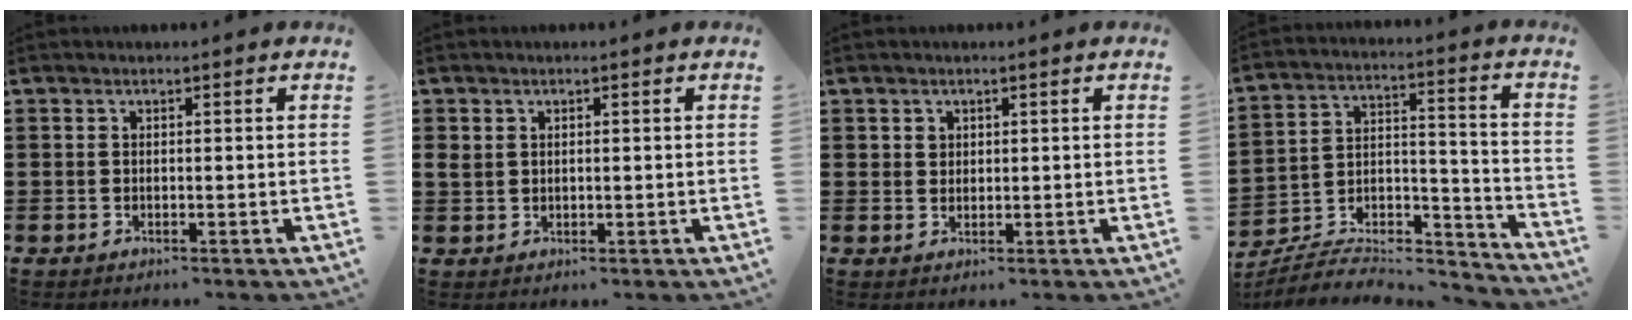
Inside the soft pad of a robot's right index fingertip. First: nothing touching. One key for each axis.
{"total": 1.5, "fx": 0.8, "fy": 1.1, "fz": 0.6, "tx": -0.014, "ty": 0.006, "tz": 0.015}
{"total": 1.3, "fx": 0.7, "fy": 1.0, "fz": 0.4, "tx": -0.002, "ty": -0.002, "tz": 0.013}
{"total": 6.8, "fx": -6.1, "fy": 2.1, "fz": 2.2, "tx": -0.036, "ty": 0.005, "tz": -0.119}